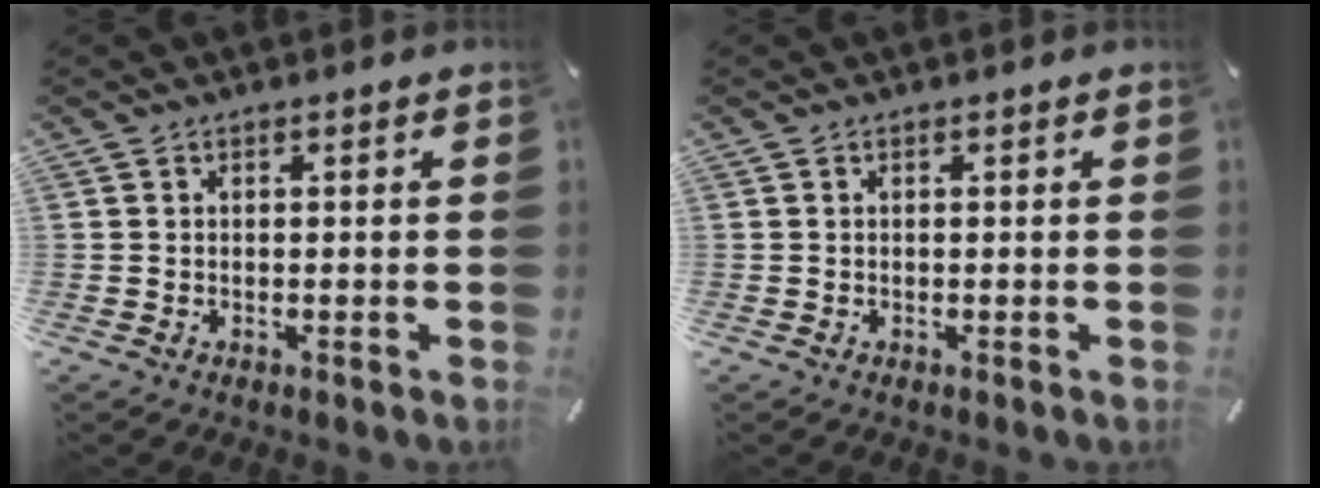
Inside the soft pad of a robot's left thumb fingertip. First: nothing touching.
{"total": 0.0}